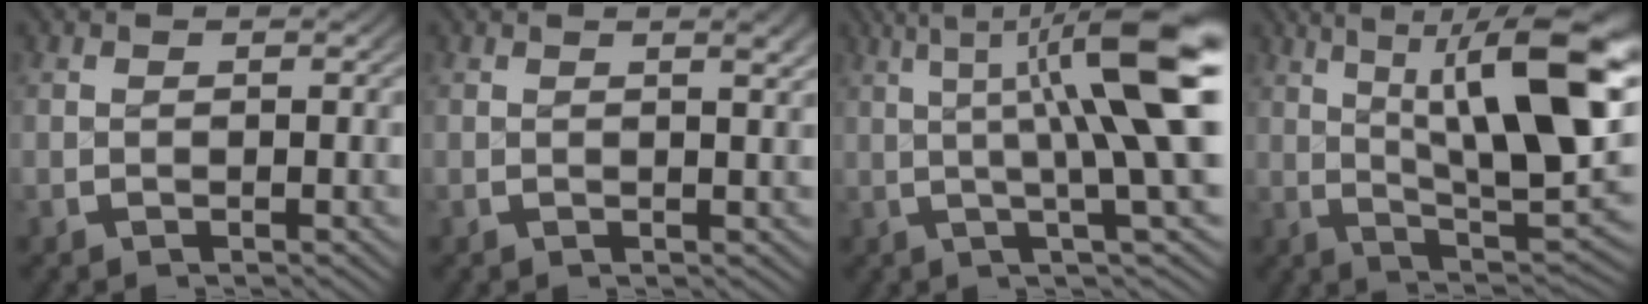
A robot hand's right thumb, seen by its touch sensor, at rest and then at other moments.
{"total": 1.7, "force": [0.7, 0.4, 1.5], "torque": [-0.017, -0.001, 0.010]}
{"total": 11.1, "force": [1.7, 3.9, 10.2], "torque": [-0.139, -0.001, 0.018]}
{"total": 13.9, "force": [1.5, 6.4, 12.2], "torque": [-0.181, -0.033, 0.029]}